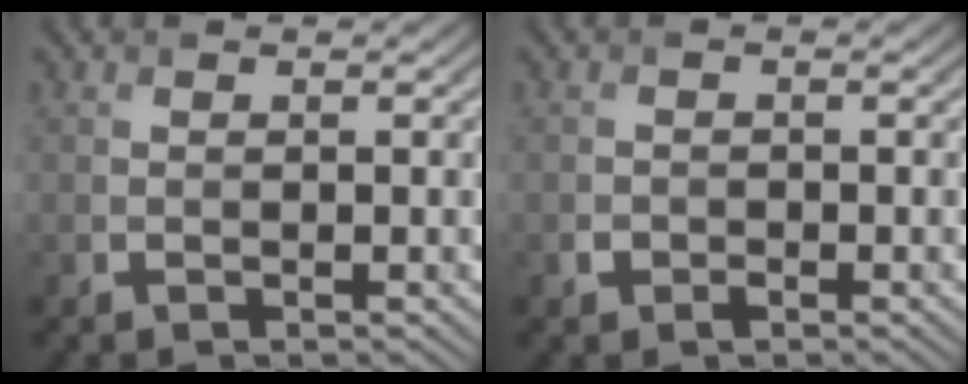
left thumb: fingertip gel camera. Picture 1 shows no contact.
{"total": 1.1, "force": [-0.6, 0.9, 0.4], "torque": [-0.008, -0.003, -0.013]}